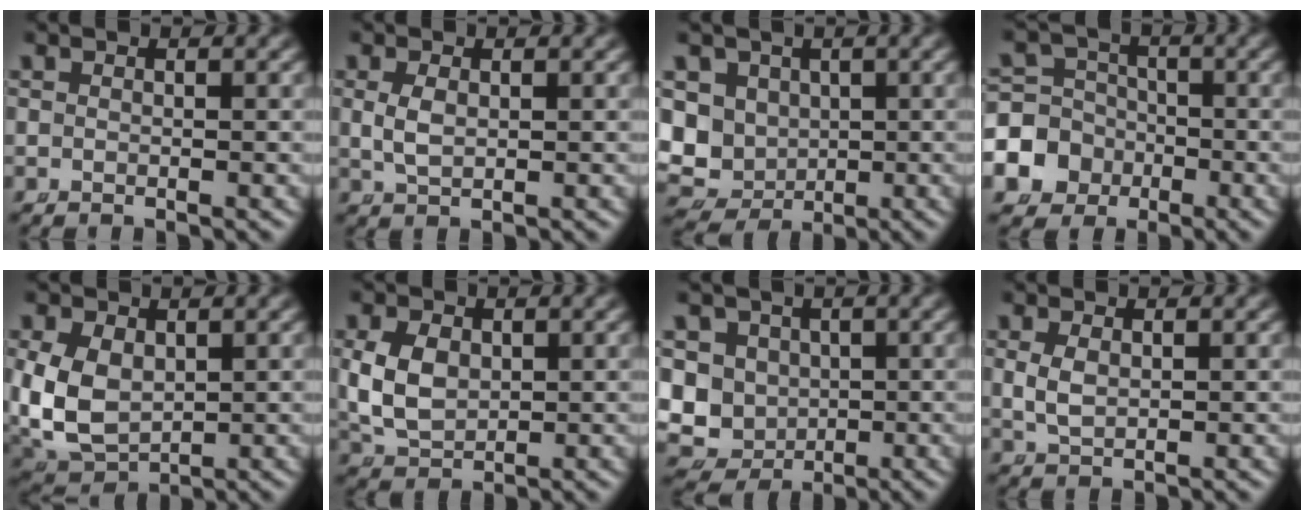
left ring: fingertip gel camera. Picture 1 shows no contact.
{"total": 1.8, "force": [0.2, 1.0, 1.5], "torque": [-0.039, -0.012, 0.017]}
{"total": 11.7, "force": [-1.3, 11.0, 3.8], "torque": [-0.132, -0.054, -0.011]}
{"total": 10.3, "force": [-3.1, 9.4, 2.7], "torque": [-0.074, -0.043, -0.051]}
{"total": 10.1, "force": [-1.2, 8.7, 4.9], "torque": [-0.149, -0.047, 0.000]}
{"total": 5.0, "force": [0.1, 4.0, 3.1], "torque": [-0.083, -0.020, 0.020]}
{"total": 13.2, "force": [-1.6, 12.5, 4.0], "torque": [-0.140, -0.055, -0.022]}
{"total": 2.0, "force": [0.2, 1.4, 1.4], "torque": [-0.042, -0.015, 0.018]}